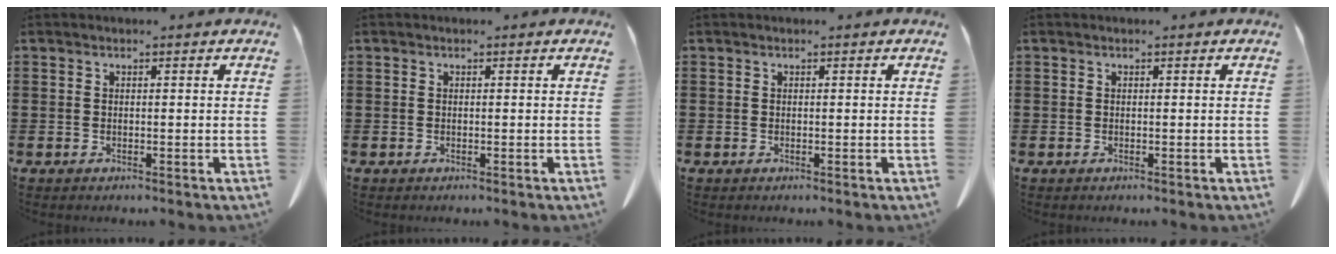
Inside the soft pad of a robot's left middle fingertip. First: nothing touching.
{"total": 0.0}
{"total": 0.0}
{"total": 0.0}